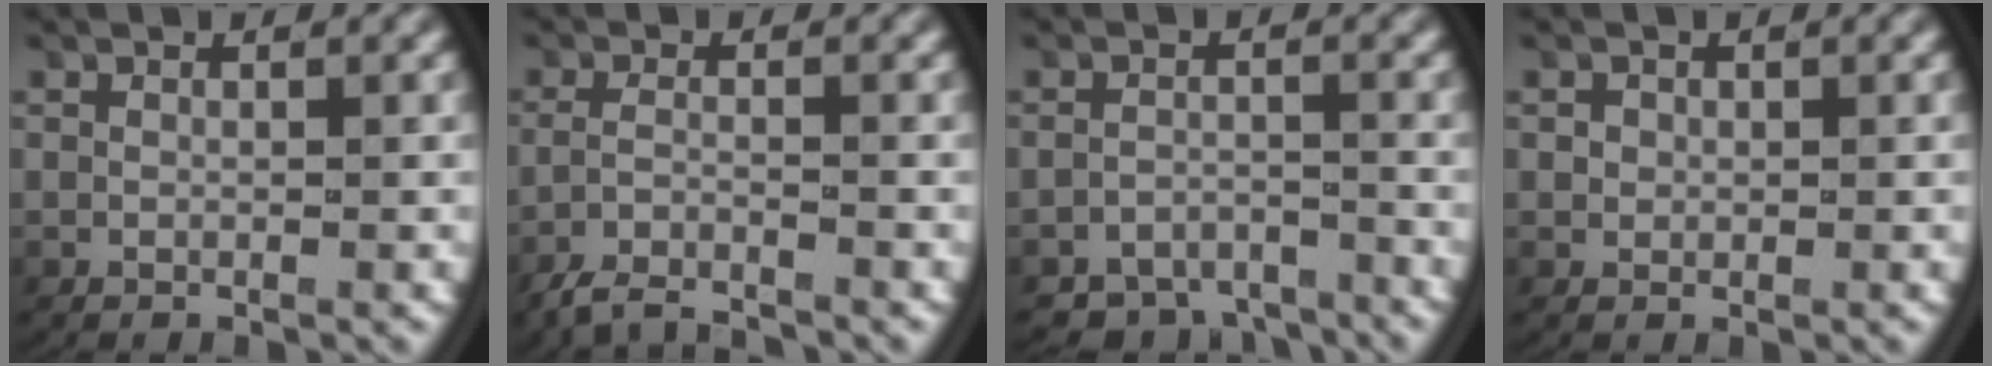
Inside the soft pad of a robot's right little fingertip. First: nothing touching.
{"total": 4.8, "force": [-4.4, 1.3, 1.6], "torque": [-0.046, -0.020, -0.065]}
{"total": 6.3, "force": [-5.8, 2.3, 0.6], "torque": [0.018, -0.013, -0.099]}
{"total": 0.6, "force": [0.1, 0.6, 0.3], "torque": [-0.010, -0.001, 0.005]}